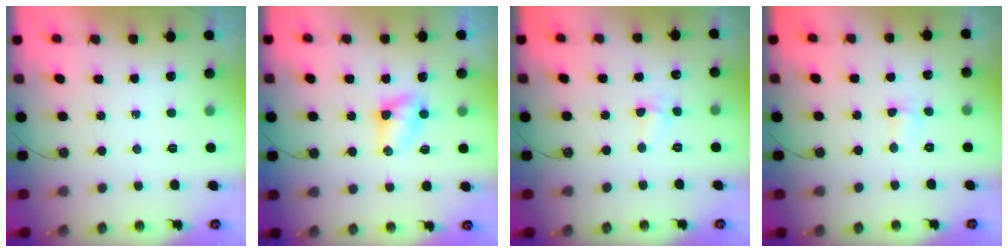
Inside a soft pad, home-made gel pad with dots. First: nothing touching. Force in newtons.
{"total": 4.9, "press": 4.8, "slide": 0.6}
{"total": 4.0, "press": 4.0, "slide": 0.6}
{"total": 2.5, "press": 2.1, "slide": 1.4}